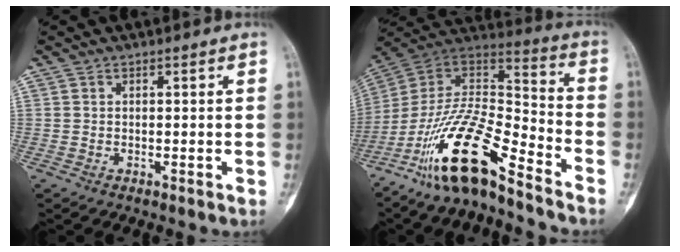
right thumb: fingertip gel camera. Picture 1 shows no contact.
{"total": 19.4, "force": [-12.8, 5.2, 13.5], "torque": [-0.250, 0.088, -0.231]}